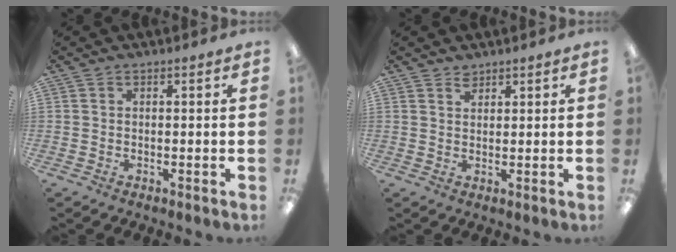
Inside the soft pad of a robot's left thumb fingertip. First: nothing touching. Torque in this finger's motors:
{"motor_torque": [-0.21, -0.10, -0.34, 0.11, 0.03]}